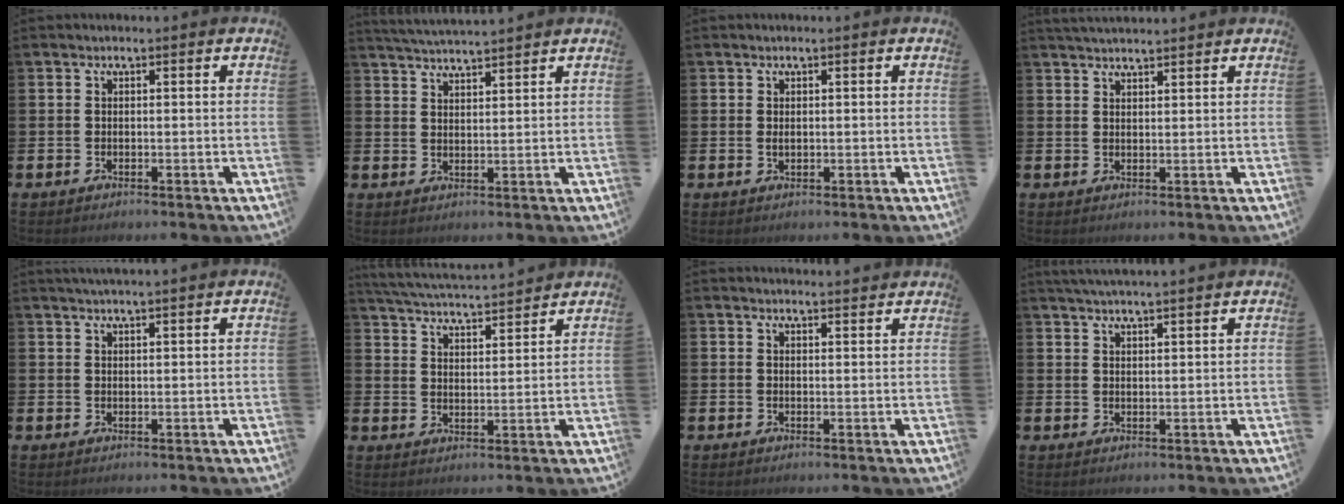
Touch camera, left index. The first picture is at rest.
{"total": 3.7, "force": [3.7, -0.3, 0.2], "torque": [-0.014, -0.019, 0.068]}
{"total": 0.7, "force": [0.2, 0.4, 0.5], "torque": [-0.011, 0.003, 0.003]}
{"total": 2.5, "force": [2.5, 0.1, 0.3], "torque": [-0.010, -0.009, 0.046]}
{"total": 2.0, "force": [2.0, -0.2, 0.5], "torque": [-0.011, -0.005, 0.035]}
{"total": 5.0, "force": [5.0, 0.1, 0.5], "torque": [-0.036, -0.034, 0.086]}
{"total": 1.9, "force": [1.9, 0.1, -0.1], "torque": [0.007, -0.014, 0.033]}
{"total": 3.0, "force": [3.0, -0.4, 0.4], "torque": [-0.012, -0.010, 0.055]}